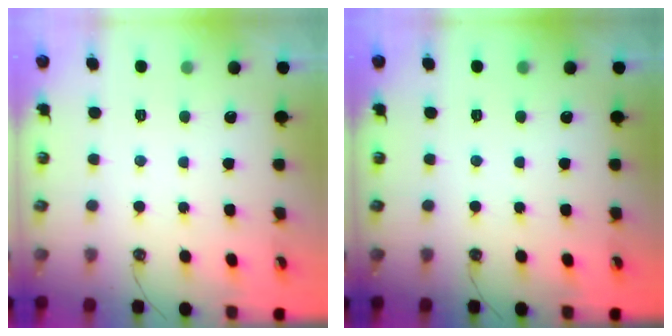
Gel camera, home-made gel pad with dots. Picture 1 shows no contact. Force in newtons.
{"total": 0.0}